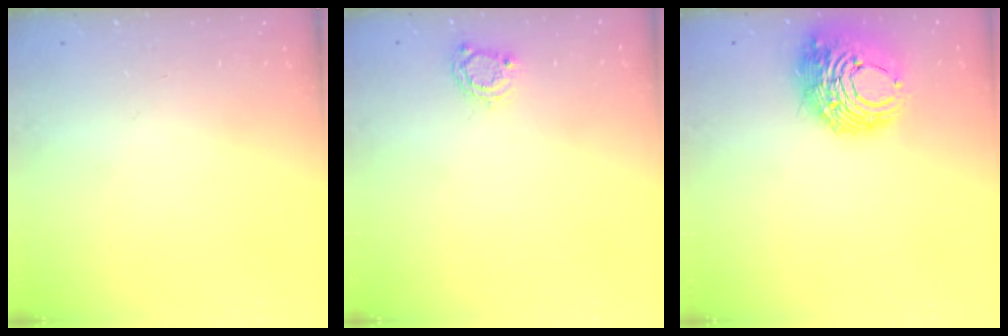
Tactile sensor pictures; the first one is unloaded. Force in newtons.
{"total": 4.0, "press": 4.0, "slide": 0.2}
{"total": 13.3, "press": 13.2, "slide": 1.4}